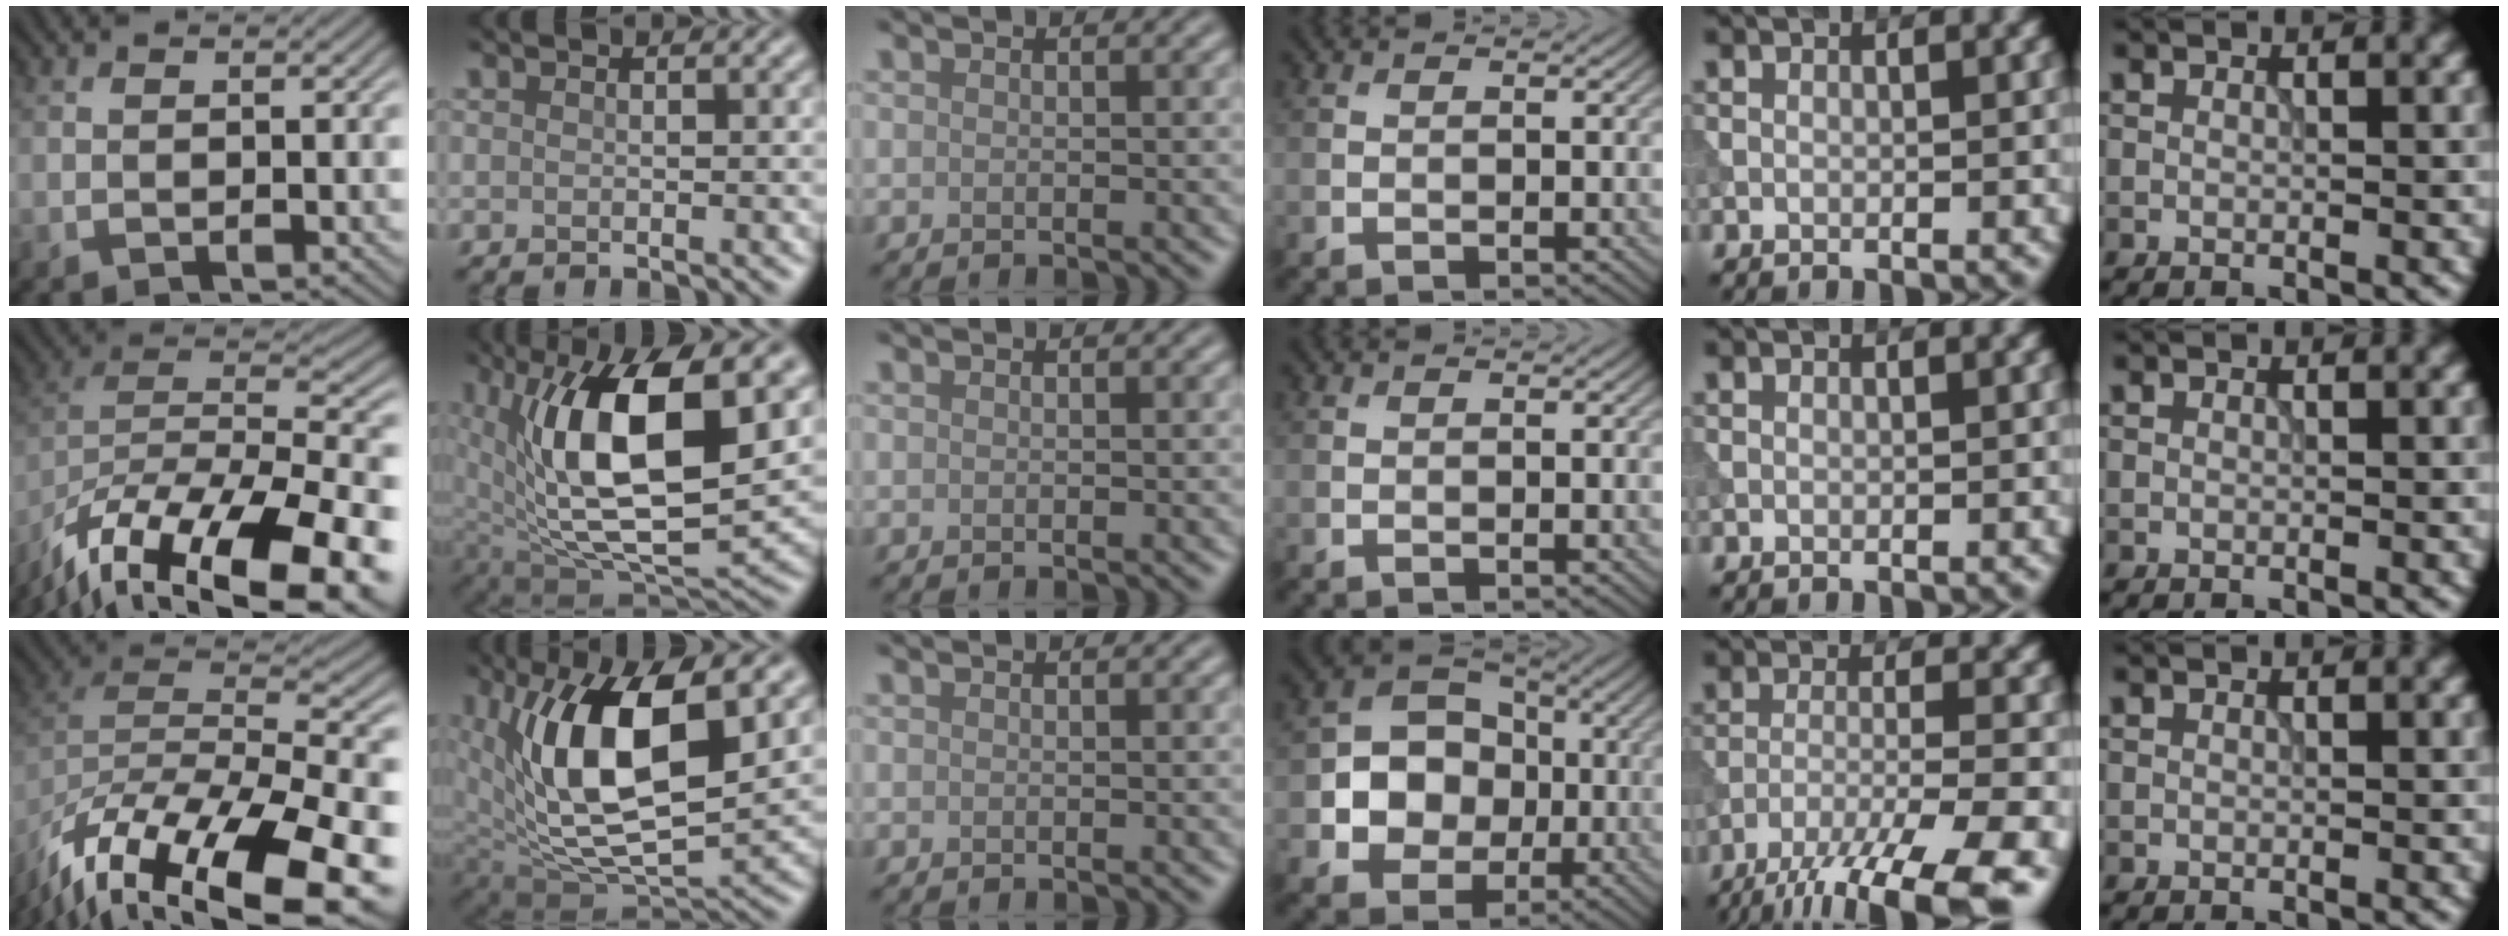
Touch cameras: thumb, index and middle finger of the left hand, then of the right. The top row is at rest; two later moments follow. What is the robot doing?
{"motion": "extract", "object": "tissue"}